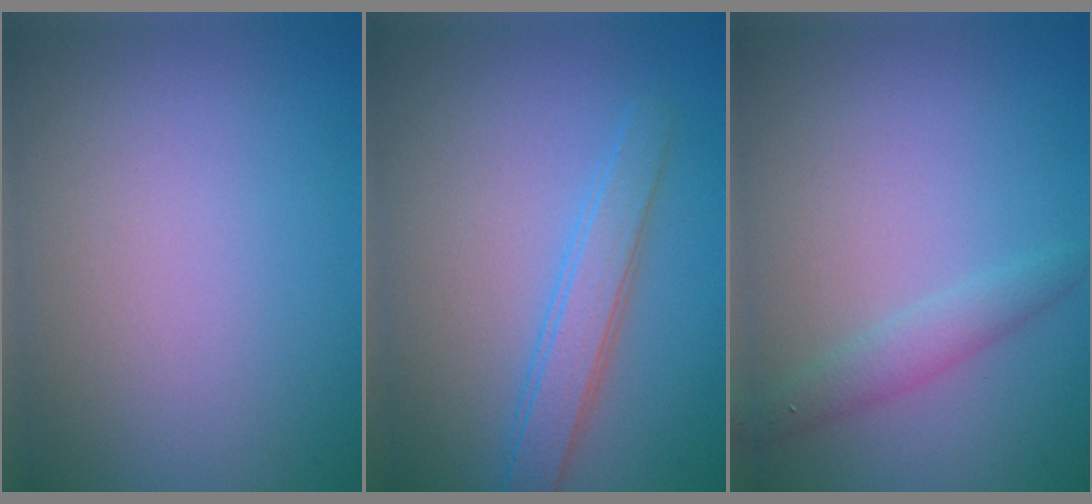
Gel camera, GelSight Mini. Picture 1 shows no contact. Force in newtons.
{"total": 2.9, "press": 2.9, "slide": 0.1}
{"total": 1.8, "press": 1.8, "slide": 0.0}